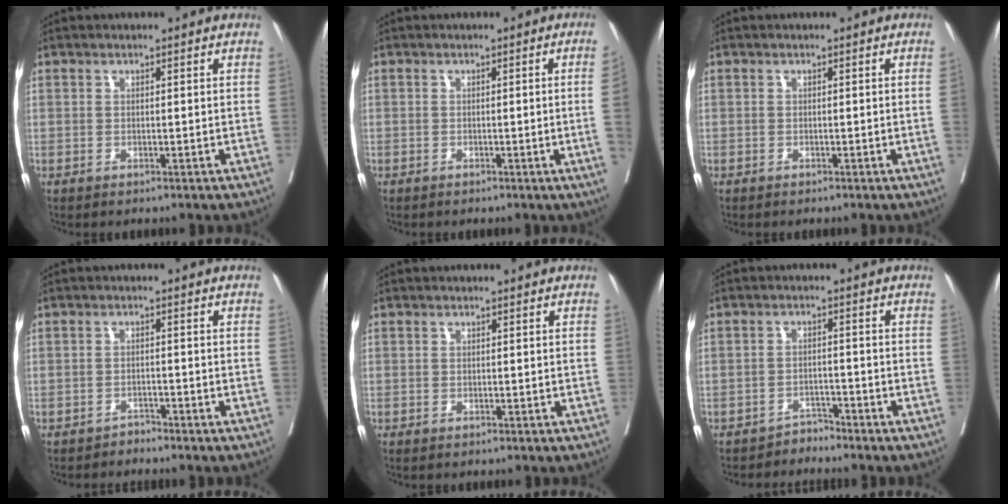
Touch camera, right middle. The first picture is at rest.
{"total": 2.3, "force": [-0.3, -0.8, 2.1], "torque": [-0.023, -0.003, -0.003]}
{"total": 0.0}
{"total": 1.3, "force": [-1.2, 0.1, -0.3], "torque": [0.010, -0.004, -0.021]}
{"total": 0.0}
{"total": 2.1, "force": [-2.0, 0.1, -0.7], "torque": [0.019, -0.008, -0.034]}